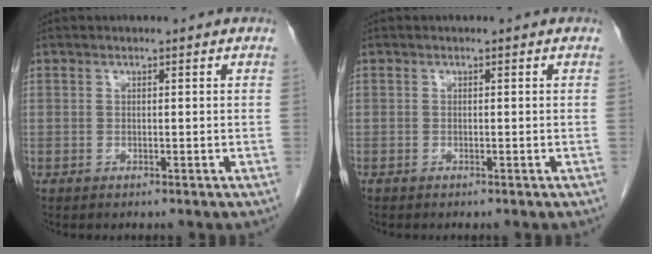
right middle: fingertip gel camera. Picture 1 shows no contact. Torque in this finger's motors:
{"motor_torque": [0.59, -0.19, 0.15, 0.01]}